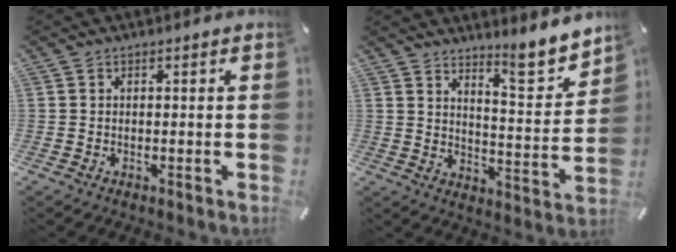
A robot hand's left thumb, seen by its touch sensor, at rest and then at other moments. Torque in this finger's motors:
{"motor_torque": [0.99, -0.50, 0.09, -0.15, 0.02]}